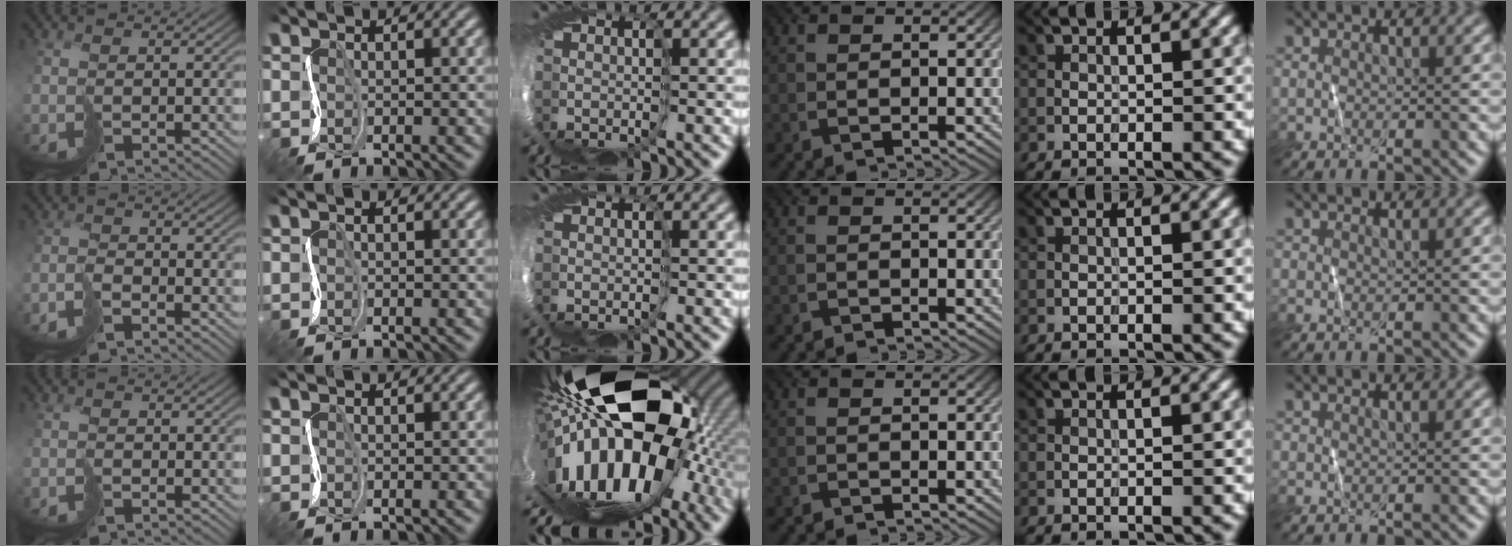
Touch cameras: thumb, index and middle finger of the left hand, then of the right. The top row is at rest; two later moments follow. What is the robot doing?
{"motion": "cut", "object": "paper bag"}